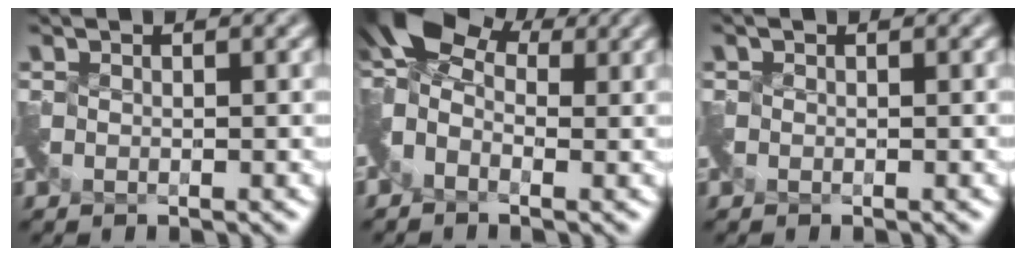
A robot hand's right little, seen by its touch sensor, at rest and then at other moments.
{"total": 4.6, "force": [0.4, 3.4, 3.1], "torque": [-0.063, 0.017, -0.007]}
{"total": 0.0}